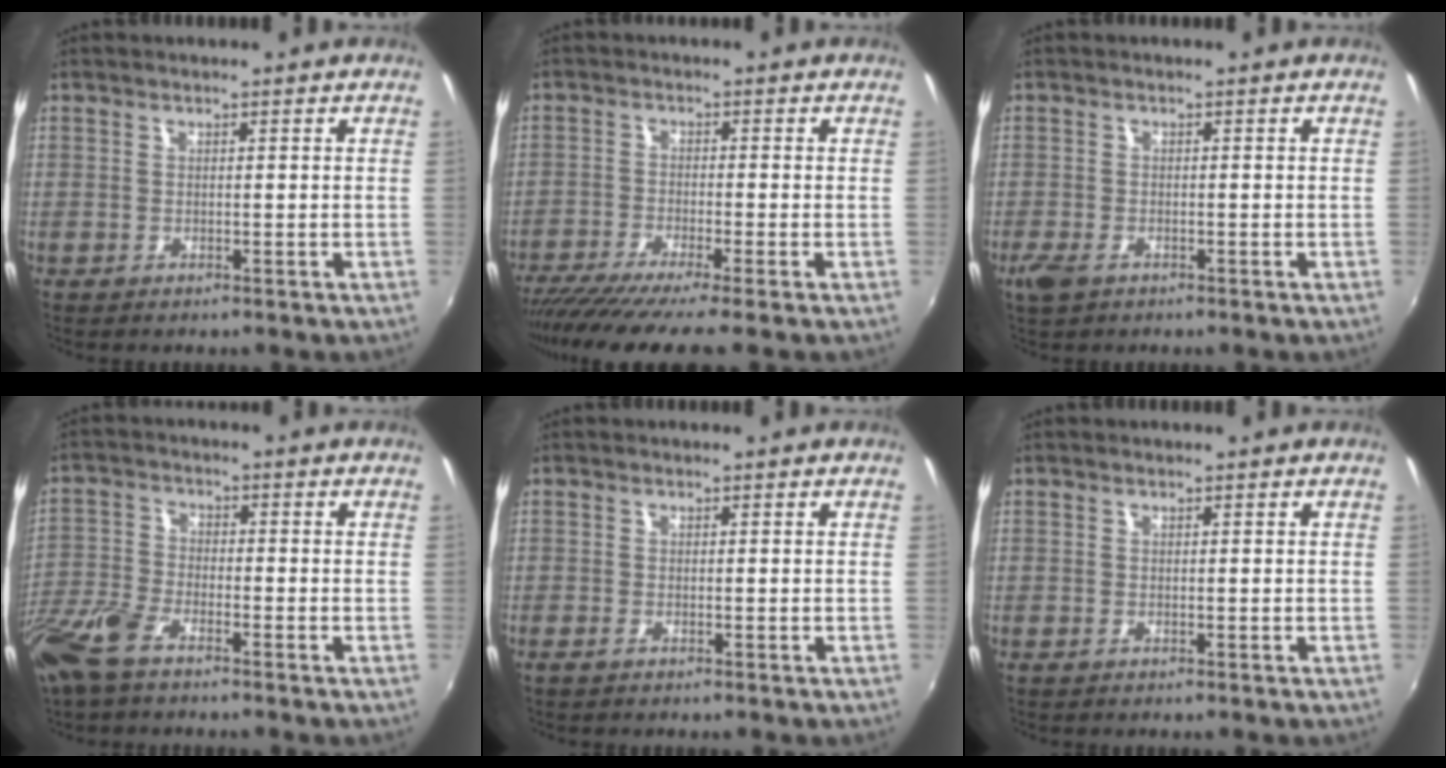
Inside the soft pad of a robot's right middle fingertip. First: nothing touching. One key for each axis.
{"total": 9.2, "fx": -7.8, "fy": -1.1, "fz": 4.8, "tx": -0.106, "ty": -0.039, "tz": -0.132}
{"total": 3.3, "fx": -2.0, "fy": 1.8, "fz": 1.9, "tx": -0.044, "ty": -0.009, "tz": -0.037}
{"total": 8.1, "fx": -5.9, "fy": 2.7, "fz": 4.9, "tx": -0.120, "ty": -0.009, "tz": -0.123}
{"total": 0.7, "fx": -0.5, "fy": 0.1, "fz": 0.5, "tx": -0.010, "ty": -0.003, "tz": -0.011}
{"total": 0.0}